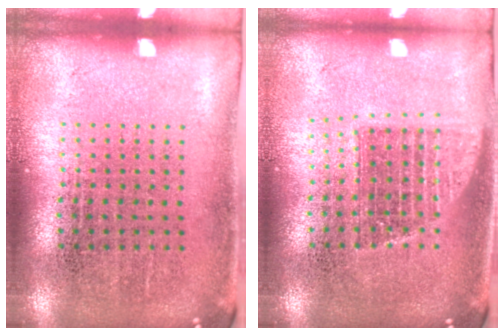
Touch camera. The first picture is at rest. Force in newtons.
{"total": 1.3, "press": 1.1, "slide": 0.8}